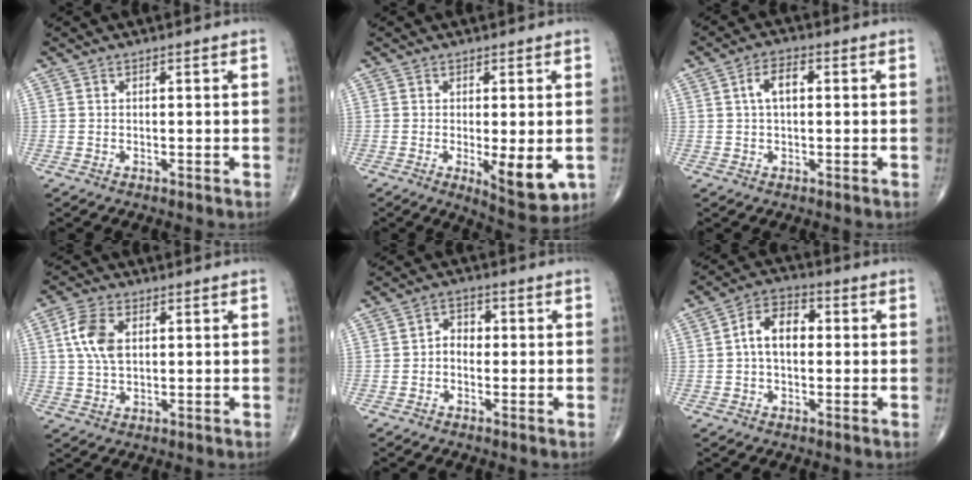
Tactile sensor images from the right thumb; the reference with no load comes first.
{"total": 8.7, "force": [-1.8, 2.9, 8.0], "torque": [-0.108, -0.022, -0.021]}
{"total": 4.9, "force": [0.8, 2.6, 4.1], "torque": [-0.072, 0.015, 0.008]}
{"total": 7.4, "force": [1.6, 4.3, 5.8], "torque": [-0.120, 0.005, 0.031]}
{"total": 3.5, "force": [-0.4, 2.7, 2.2], "torque": [-0.014, 0.018, -0.019]}
{"total": 7.9, "force": [0.3, 5.1, 6.1], "torque": [-0.090, 0.026, -0.005]}